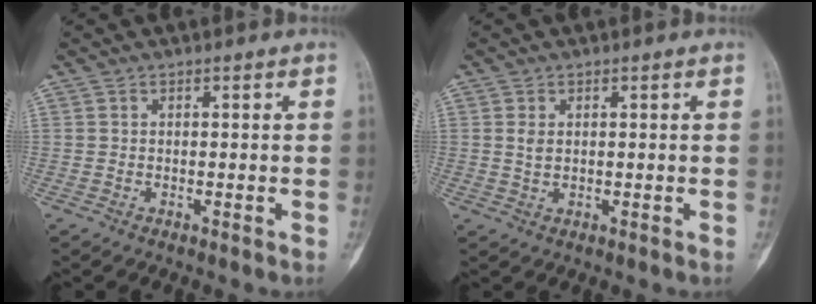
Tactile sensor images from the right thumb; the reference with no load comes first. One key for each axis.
{"total": 2.0, "fx": 0.5, "fy": 1.2, "fz": 1.6, "tx": -0.031, "ty": -0.002, "tz": 0.015}